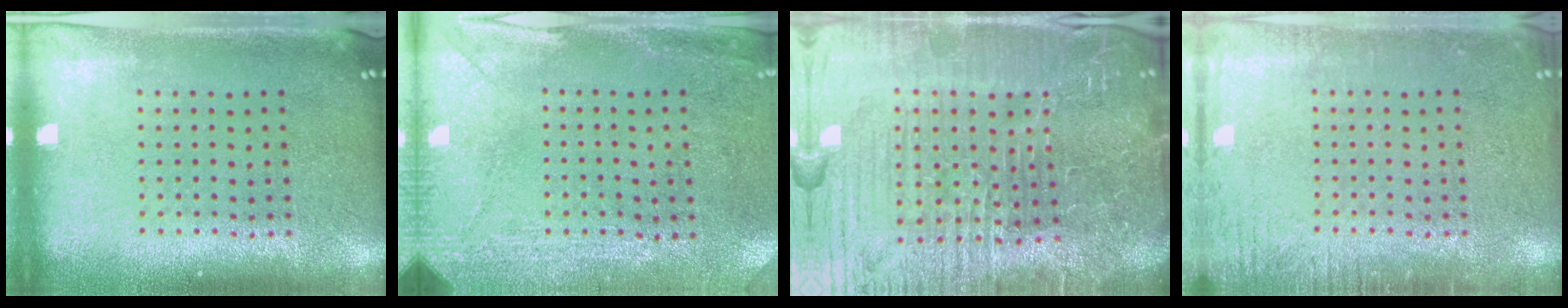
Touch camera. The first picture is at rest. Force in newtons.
{"total": 2.9, "press": 2.5, "slide": 1.5}
{"total": 7.4, "press": 6.6, "slide": 3.3}
{"total": 2.3, "press": 2.2, "slide": 0.3}